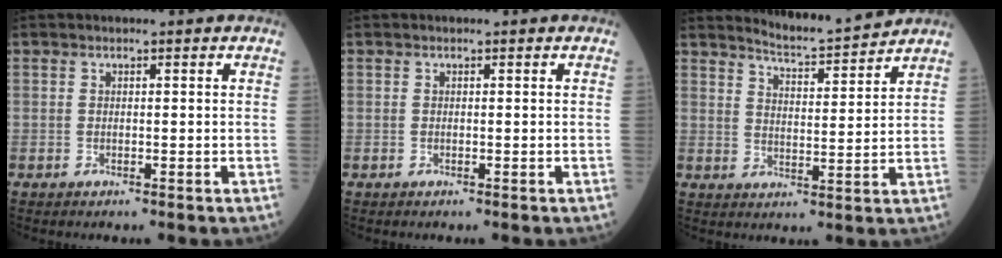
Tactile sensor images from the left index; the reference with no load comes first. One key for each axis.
{"total": 0.0}
{"total": 7.3, "fx": 7.2, "fy": -0.4, "fz": 1.0, "tx": -0.030, "ty": -0.010, "tz": 0.115}